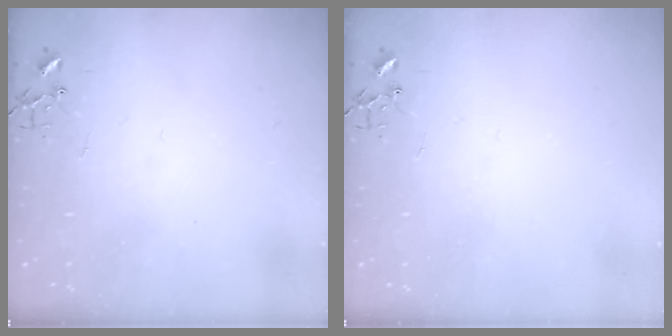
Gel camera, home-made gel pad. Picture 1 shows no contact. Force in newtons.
{"total": 0.0}